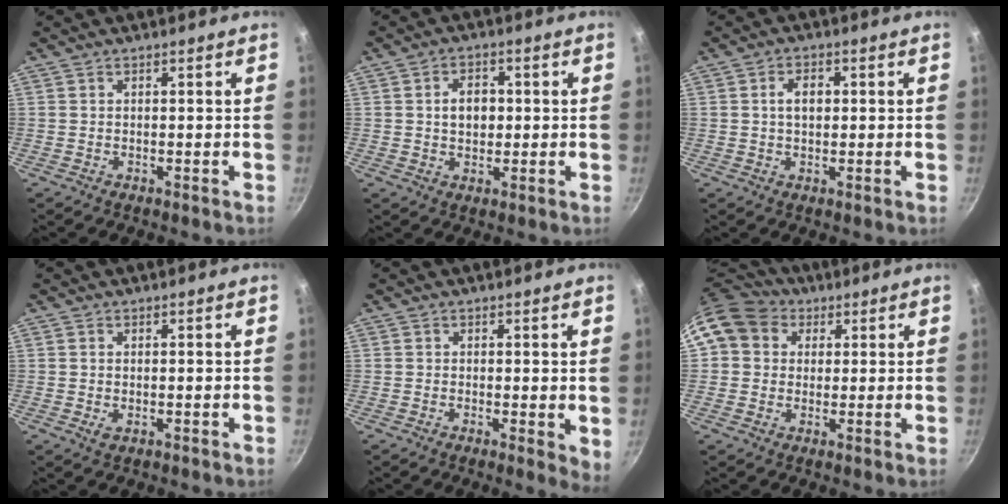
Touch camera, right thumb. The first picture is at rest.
{"total": 5.5, "force": [0.6, 3.9, 3.8], "torque": [-0.040, 0.007, 0.006]}
{"total": 4.0, "force": [0.6, 2.6, 2.9], "torque": [-0.038, 0.009, 0.007]}
{"total": 1.1, "force": [0.0, 0.6, 0.9], "torque": [-0.016, -0.002, 0.000]}
{"total": 3.4, "force": [0.2, 1.4, 3.0], "torque": [-0.037, -0.010, 0.001]}
{"total": 10.6, "force": [4.0, 8.8, 4.3], "torque": [-0.054, 0.014, 0.058]}